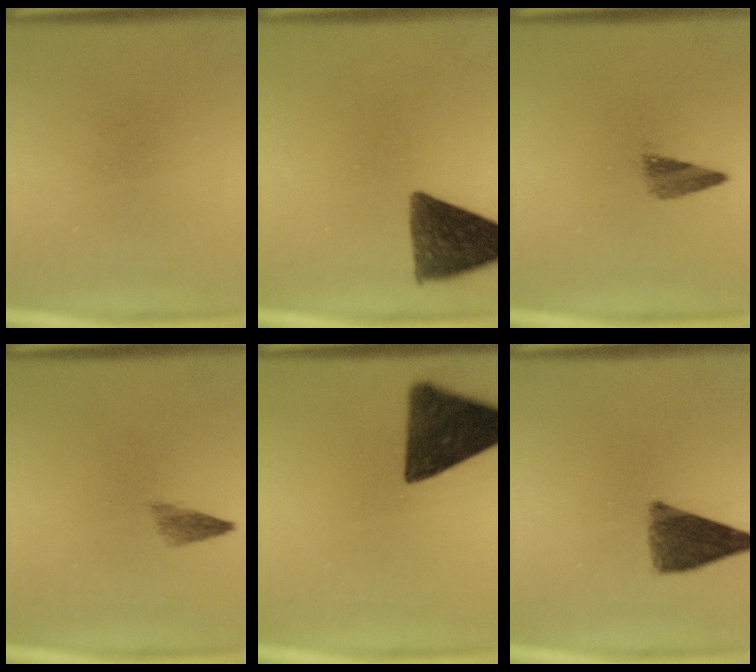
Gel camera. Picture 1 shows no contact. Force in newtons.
{"total": 11.0}
{"total": 2.9}
{"total": 1.9}
{"total": 14.4}
{"total": 8.7}